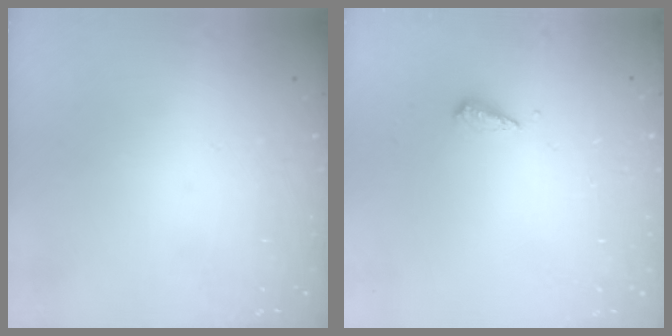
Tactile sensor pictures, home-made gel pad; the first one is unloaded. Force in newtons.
{"total": 3.0, "press": 3.0, "slide": 0.2}